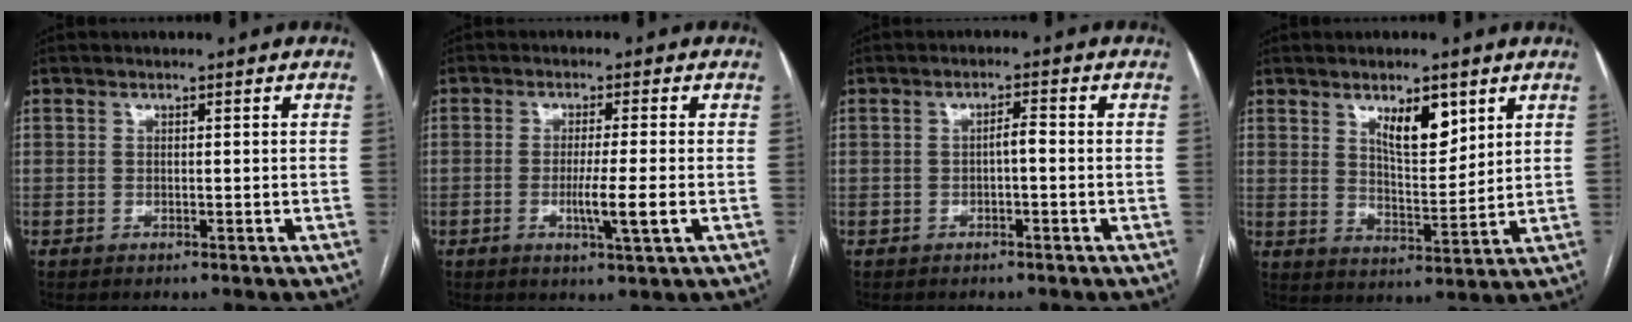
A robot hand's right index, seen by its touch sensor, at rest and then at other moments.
{"total": 5.2, "force": [-1.2, -0.4, 5.1], "torque": [-0.090, -0.013, -0.022]}
{"total": 1.7, "force": [-0.4, 0.3, 1.6], "torque": [-0.026, 0.004, -0.008]}
{"total": 7.5, "force": [4.2, 2.5, 5.7], "torque": [-0.097, -0.006, 0.075]}